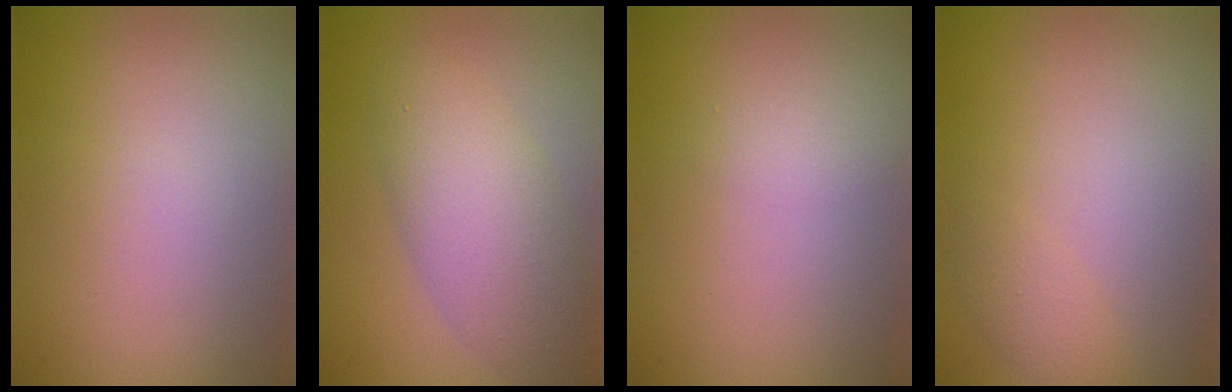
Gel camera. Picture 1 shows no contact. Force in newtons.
{"total": 5.3, "press": 5.3, "slide": 0.4}
{"total": 1.0, "press": 1.0, "slide": 0.2}
{"total": 1.3, "press": 1.3, "slide": 0.1}